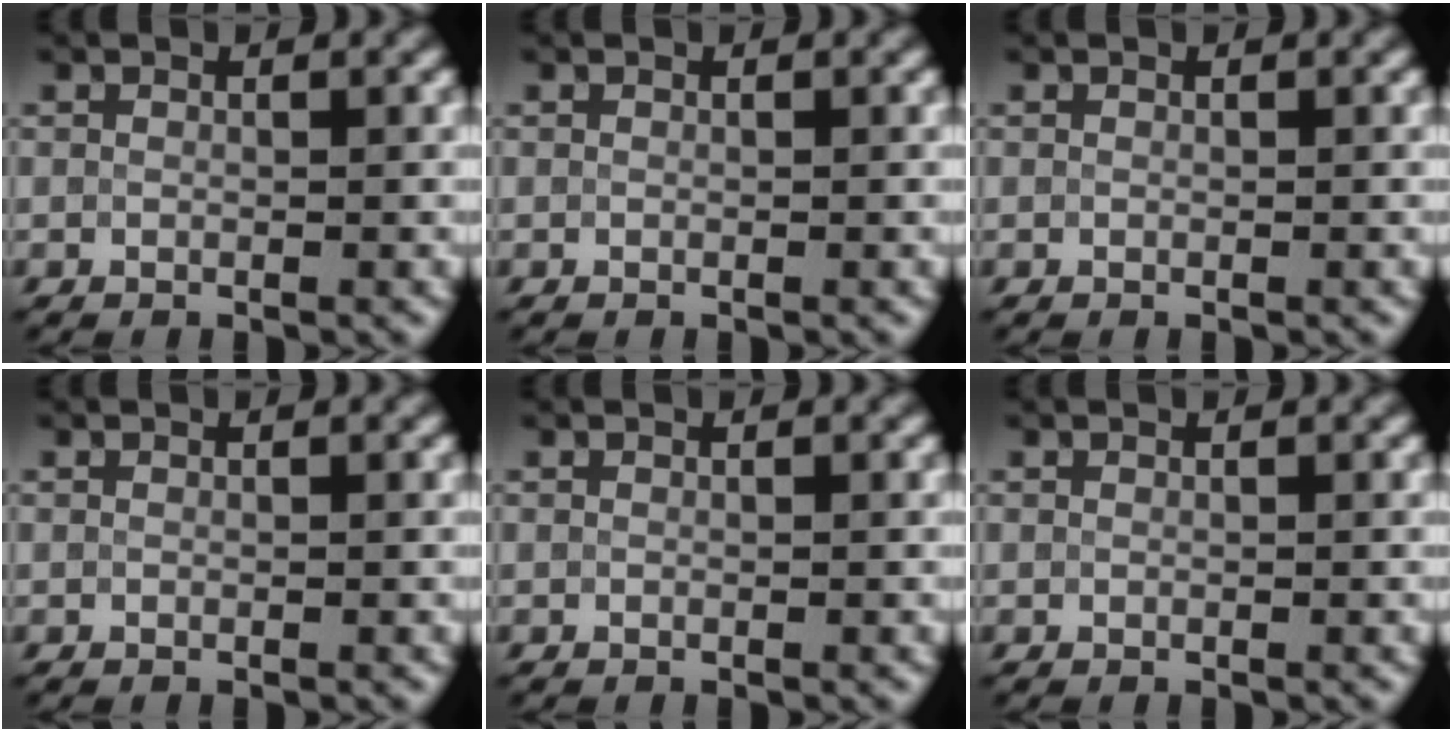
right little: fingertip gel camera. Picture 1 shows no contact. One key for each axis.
{"total": 0.0}
{"total": 0.0}
{"total": 0.0}
{"total": 0.0}
{"total": 0.0}